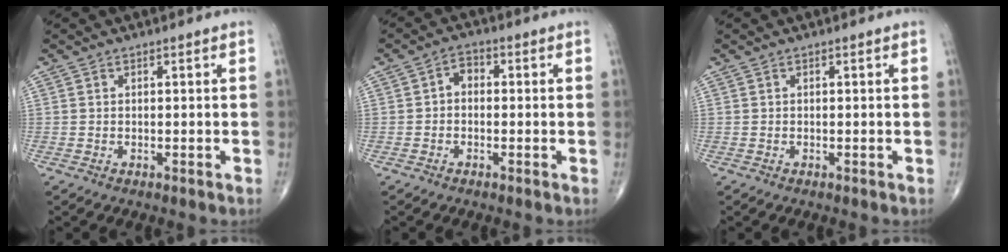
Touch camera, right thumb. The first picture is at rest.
{"total": 3.0, "force": [-0.2, 2.3, 2.0], "torque": [-0.016, 0.015, -0.016]}
{"total": 0.0}